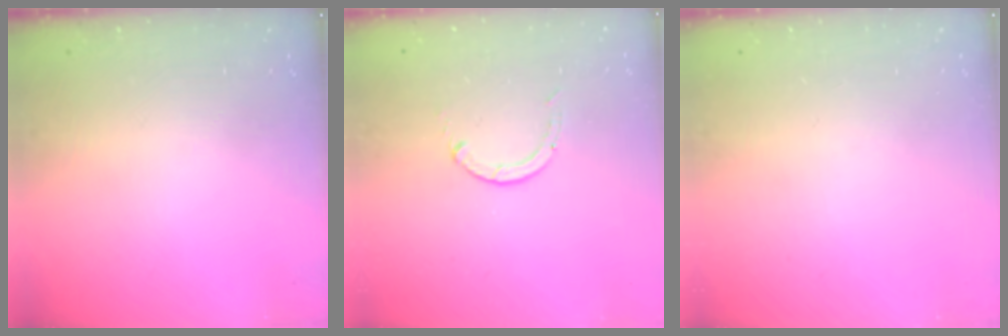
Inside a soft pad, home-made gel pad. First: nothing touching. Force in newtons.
{"total": 0.0}
{"total": 0.0}